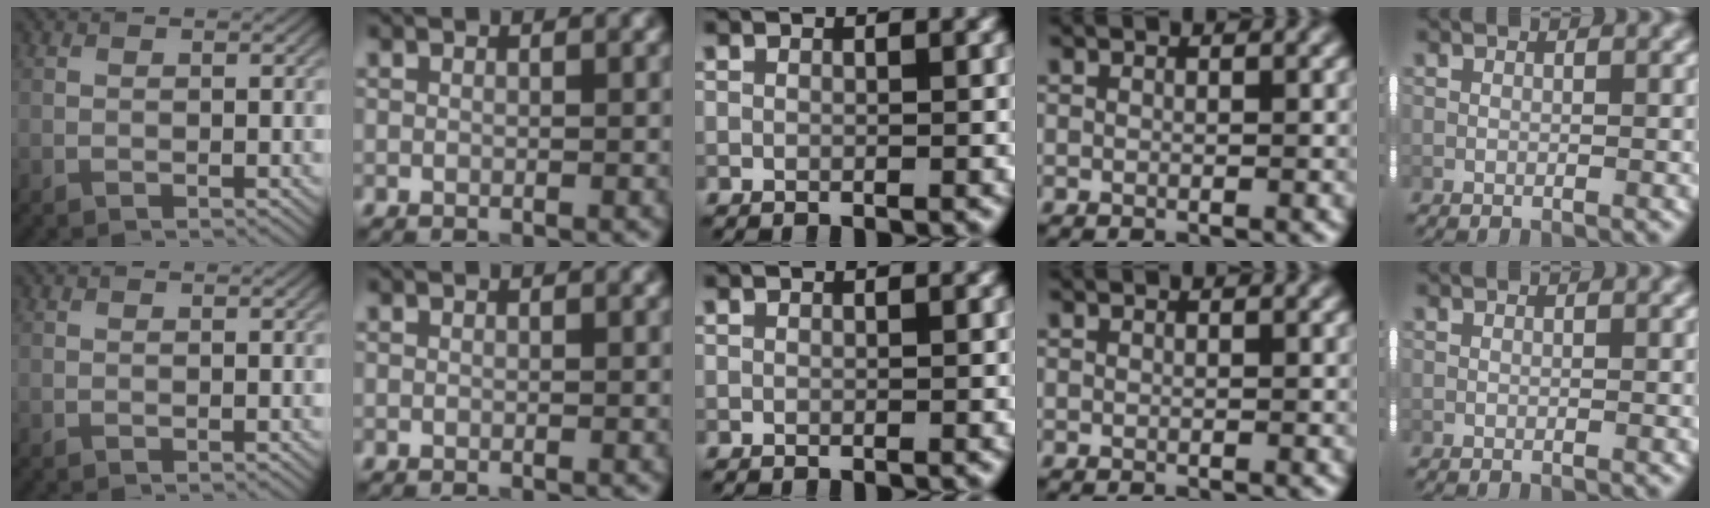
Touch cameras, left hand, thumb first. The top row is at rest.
{}